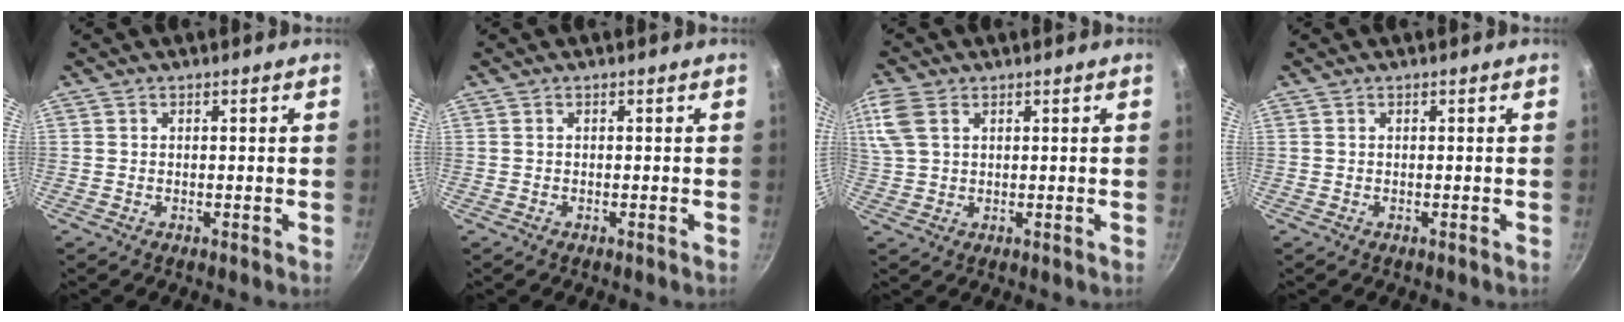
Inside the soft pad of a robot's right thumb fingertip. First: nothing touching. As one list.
[{"total": 0.0}, {"total": 9.0, "force": [3.8, 5.8, 5.7], "torque": [-0.135, 0.018, 0.079]}, {"total": 0.0}]